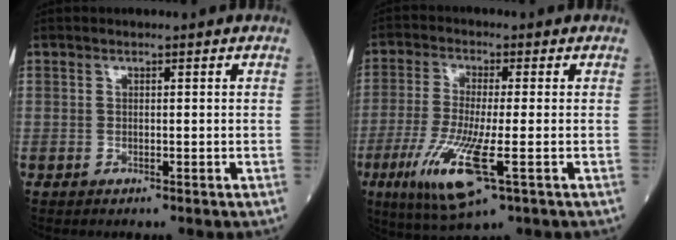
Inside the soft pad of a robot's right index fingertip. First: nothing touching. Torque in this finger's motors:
{"motor_torque": [1.56, -0.58, 0.81, 0.21]}